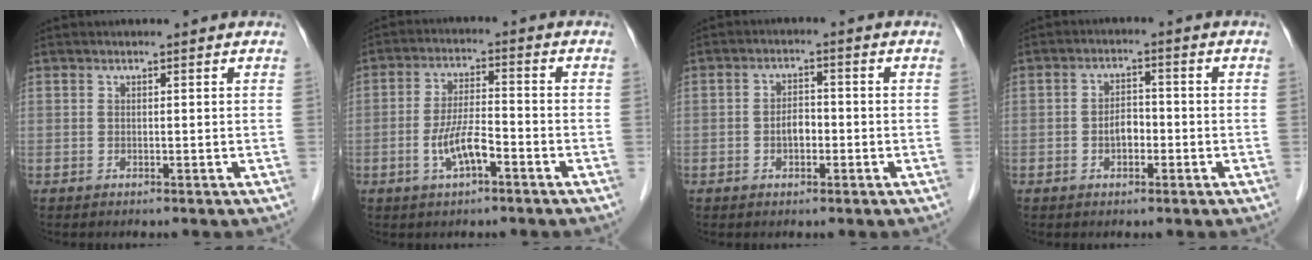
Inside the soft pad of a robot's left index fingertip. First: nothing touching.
{"total": 6.2, "force": [-2.7, 1.6, 5.3], "torque": [-0.110, 0.005, -0.049]}
{"total": 3.1, "force": [-0.9, 1.8, 2.3], "torque": [-0.042, 0.010, -0.016]}
{"total": 3.4, "force": [-1.1, 2.0, 2.5], "torque": [-0.045, 0.012, -0.019]}